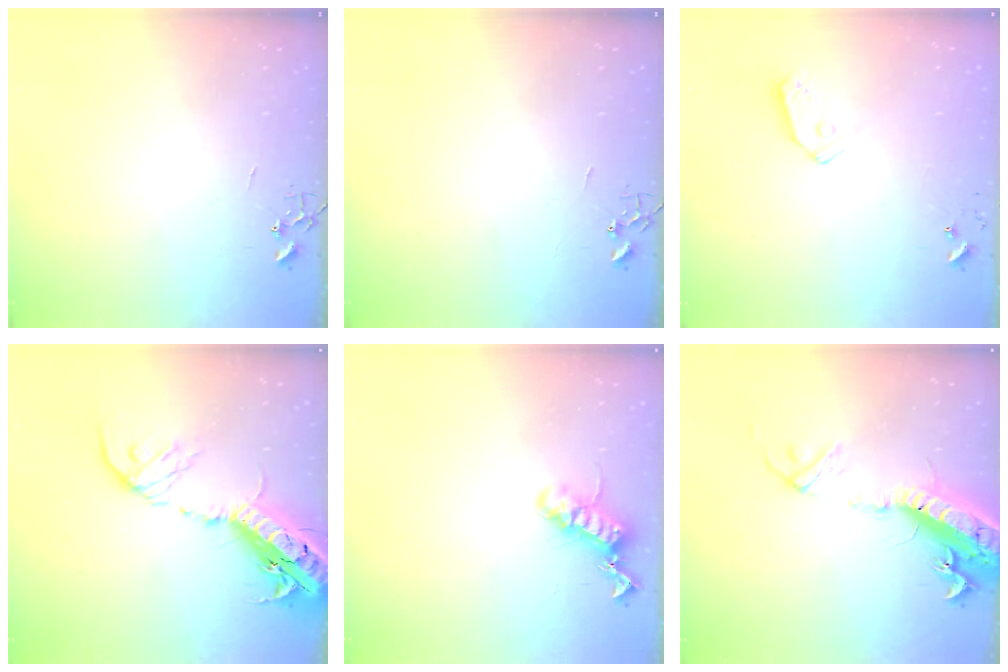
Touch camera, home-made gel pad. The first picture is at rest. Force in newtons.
{"total": 0.0}
{"total": 7.2, "press": 7.2, "slide": 0.3}
{"total": 23.9, "press": 23.3, "slide": 5.5}
{"total": 12.9, "press": 12.9, "slide": 0.3}
{"total": 20.7, "press": 20.1, "slide": 4.8}